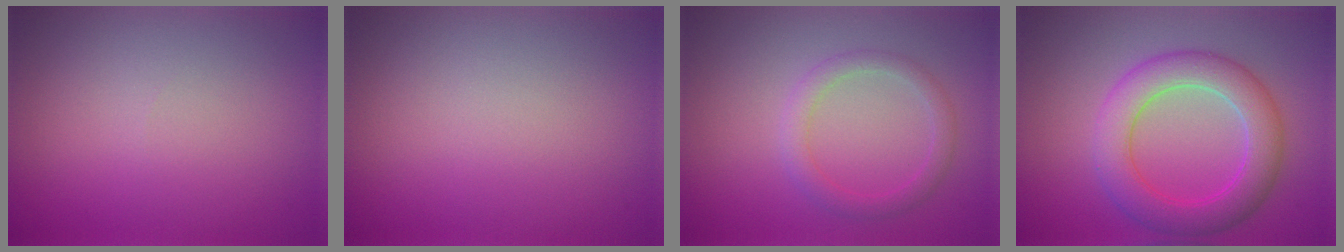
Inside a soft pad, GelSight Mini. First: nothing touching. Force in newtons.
{"total": 0.0}
{"total": 2.1, "press": 2.1, "slide": 0.1}
{"total": 5.8, "press": 5.8, "slide": 0.1}